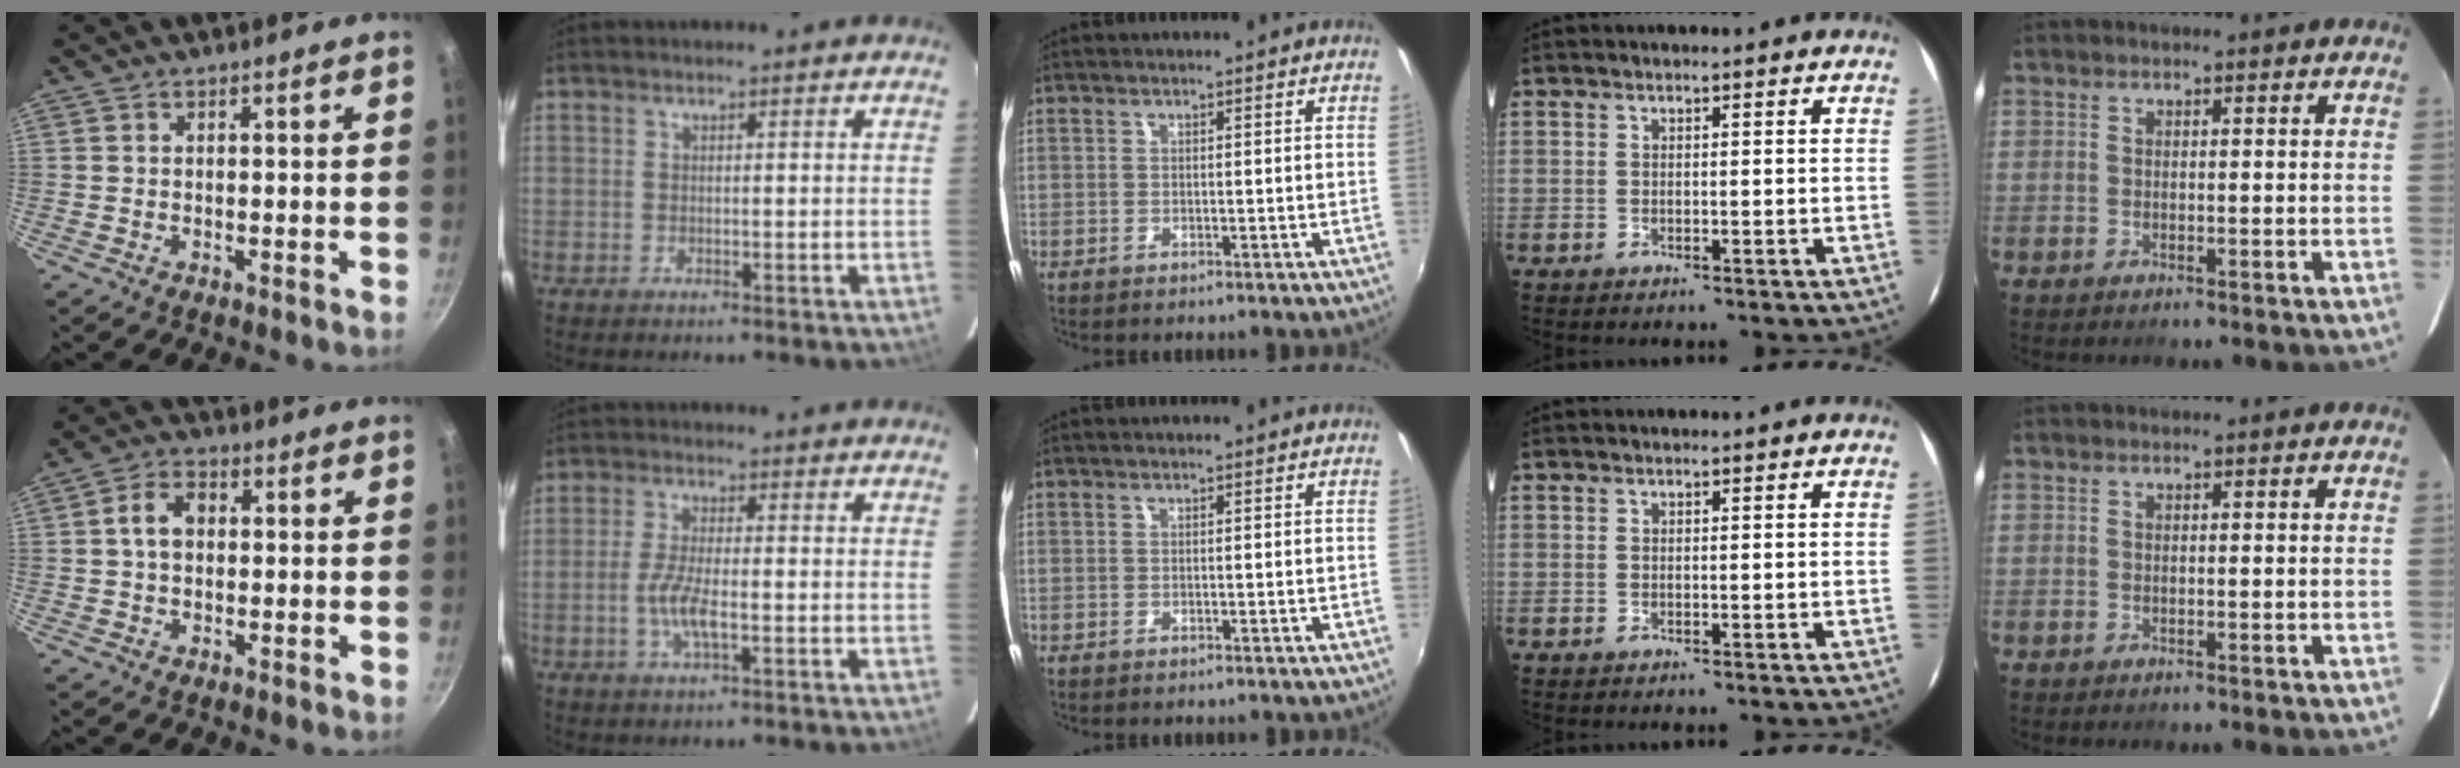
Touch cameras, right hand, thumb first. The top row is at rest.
{"thumb": {"total": 5.4, "force": [0.5, 3.9, 3.7], "torque": [-0.053, 0.014, 0.000]}, "index": {"total": 5.7, "force": [-1.7, 1.3, 5.3], "torque": [-0.111, -0.004, -0.033]}}